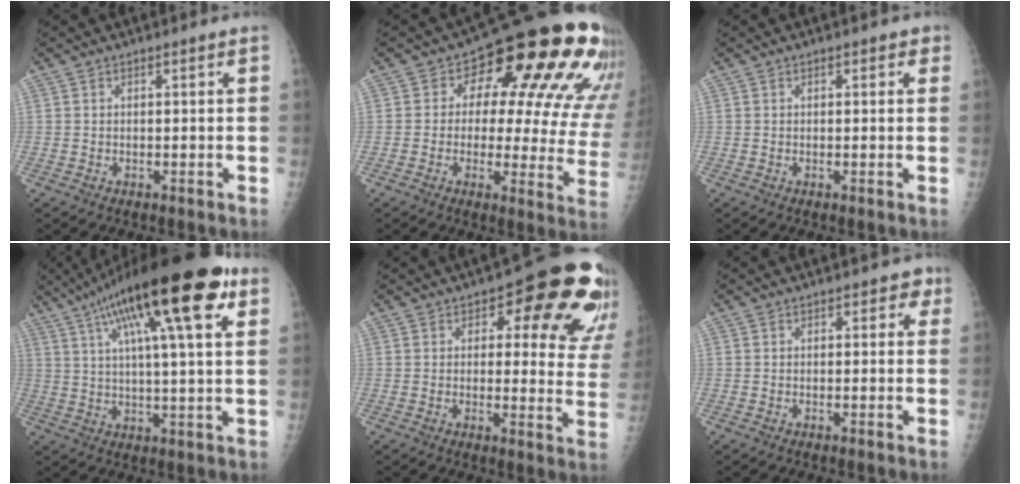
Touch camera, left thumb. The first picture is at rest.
{"total": 22.9, "force": [9.7, 10.9, 17.7], "torque": [-0.181, -0.015, 0.113]}
{"total": 1.7, "force": [0.8, 1.0, 1.1], "torque": [0.002, 0.002, 0.005]}
{"total": 23.5, "force": [11.5, 5.4, 19.7], "torque": [-0.314, 0.008, 0.177]}
{"total": 18.8, "force": [9.0, 8.1, 14.4], "torque": [-0.117, -0.034, 0.100]}
{"total": 2.8, "force": [1.1, 1.9, 1.7], "torque": [0.008, 0.002, 0.005]}